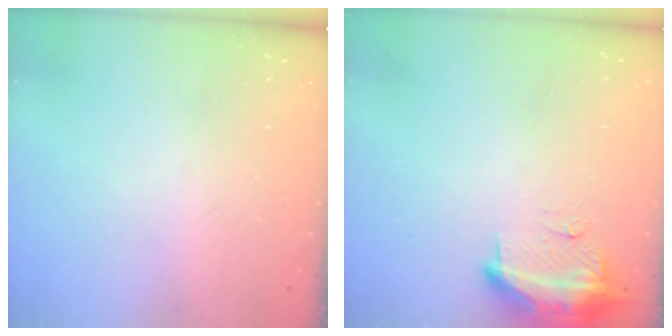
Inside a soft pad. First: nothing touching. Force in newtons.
{"total": 11.3, "press": 10.3, "slide": 4.7}